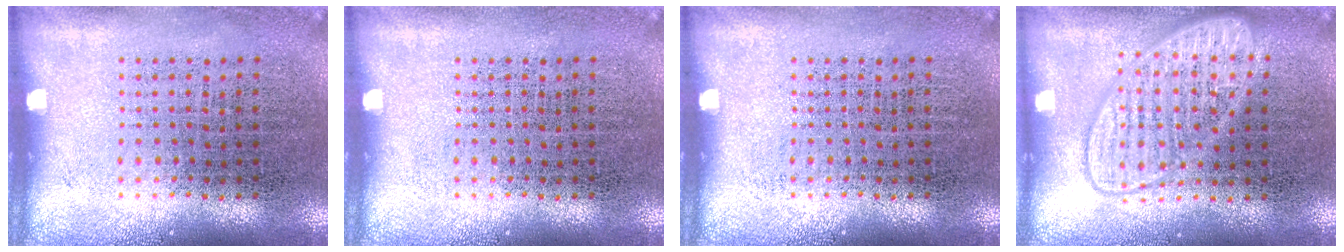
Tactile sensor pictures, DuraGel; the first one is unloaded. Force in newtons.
{"total": 0.0}
{"total": 0.0}
{"total": 3.0, "press": 2.9, "slide": 0.5}